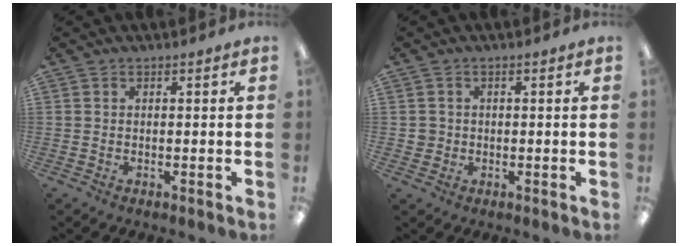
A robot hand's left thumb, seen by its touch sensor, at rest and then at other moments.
{"total": 2.1, "force": [-0.1, 2.1, 0.0], "torque": [-0.001, 0.003, -0.005]}